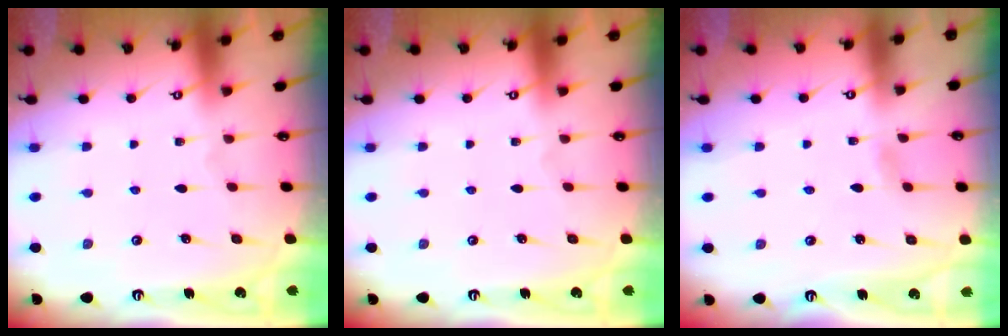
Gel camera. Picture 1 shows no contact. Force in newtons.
{"total": 0.0}
{"total": 2.3, "press": 2.3, "slide": 0.3}